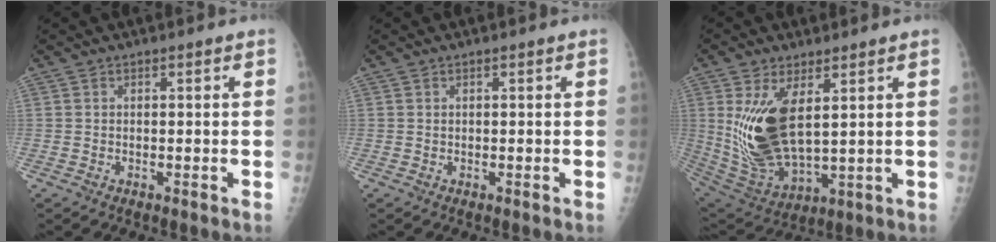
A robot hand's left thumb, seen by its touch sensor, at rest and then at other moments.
{"total": 0.0}
{"total": 15.5, "force": [3.6, 7.2, 13.2], "torque": [-0.250, -0.026, 0.094]}